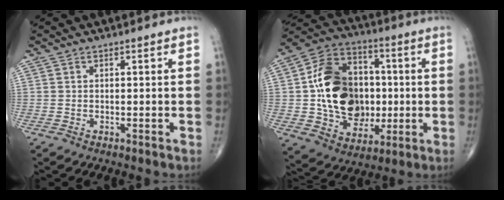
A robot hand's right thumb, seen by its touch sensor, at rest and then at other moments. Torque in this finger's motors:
{"motor_torque": [2.40, 2.57, 1.80, 0.10, 0.13]}